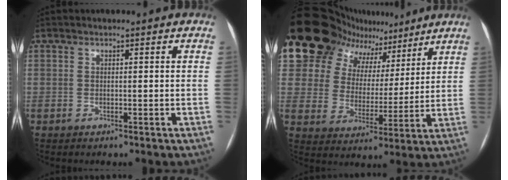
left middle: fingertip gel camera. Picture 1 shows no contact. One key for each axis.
{"total": 19.5, "fx": 15.3, "fy": 10.6, "fz": 5.6, "tx": -0.133, "ty": 0.043, "tz": 0.241}